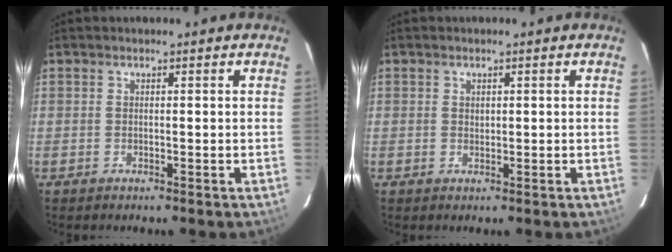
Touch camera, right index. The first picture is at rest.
{"total": 1.0, "force": [0.3, 0.8, 0.5], "torque": [-0.007, 0.003, 0.006]}